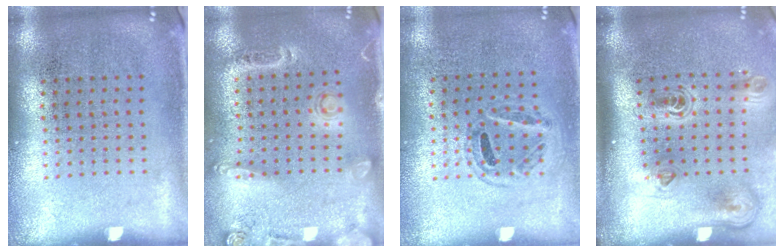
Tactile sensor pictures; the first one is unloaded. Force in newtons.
{"total": 1.5, "press": 1.3, "slide": 0.8}
{"total": 0.9, "press": 0.8, "slide": 0.4}
{"total": 2.3, "press": 1.5, "slide": 1.7}